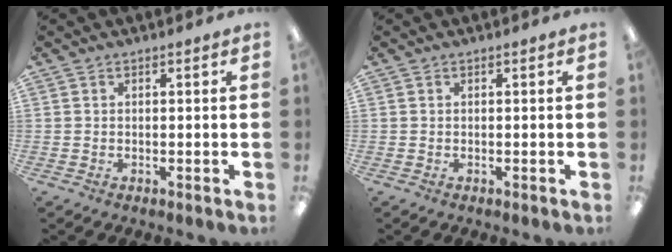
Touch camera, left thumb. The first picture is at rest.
{"total": 0.0}